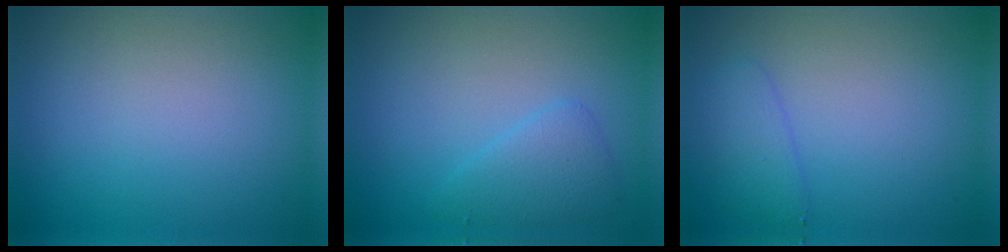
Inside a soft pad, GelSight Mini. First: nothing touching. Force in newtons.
{"total": 2.1, "press": 2.1, "slide": 0.1}
{"total": 1.9, "press": 1.9, "slide": 0.1}